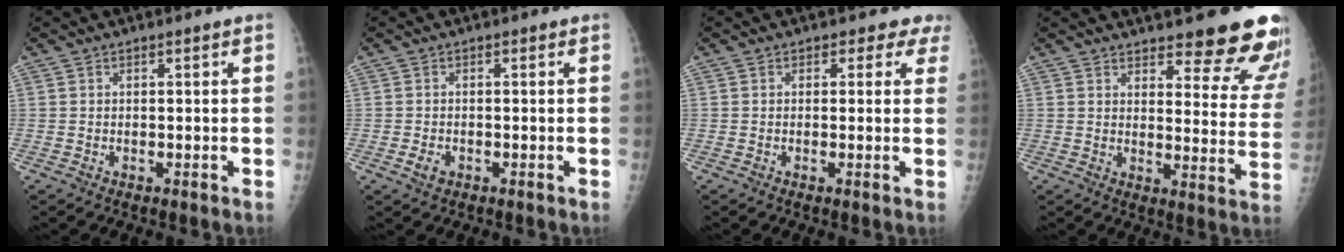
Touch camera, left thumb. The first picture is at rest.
{"total": 2.1, "force": [-0.9, 1.5, 1.2], "torque": [-0.018, 0.001, -0.013]}
{"total": 2.3, "force": [1.5, 1.7, 0.5], "torque": [0.022, -0.006, 0.001]}
{"total": 17.2, "force": [14.0, 4.5, 8.8], "torque": [-0.067, -0.100, 0.161]}